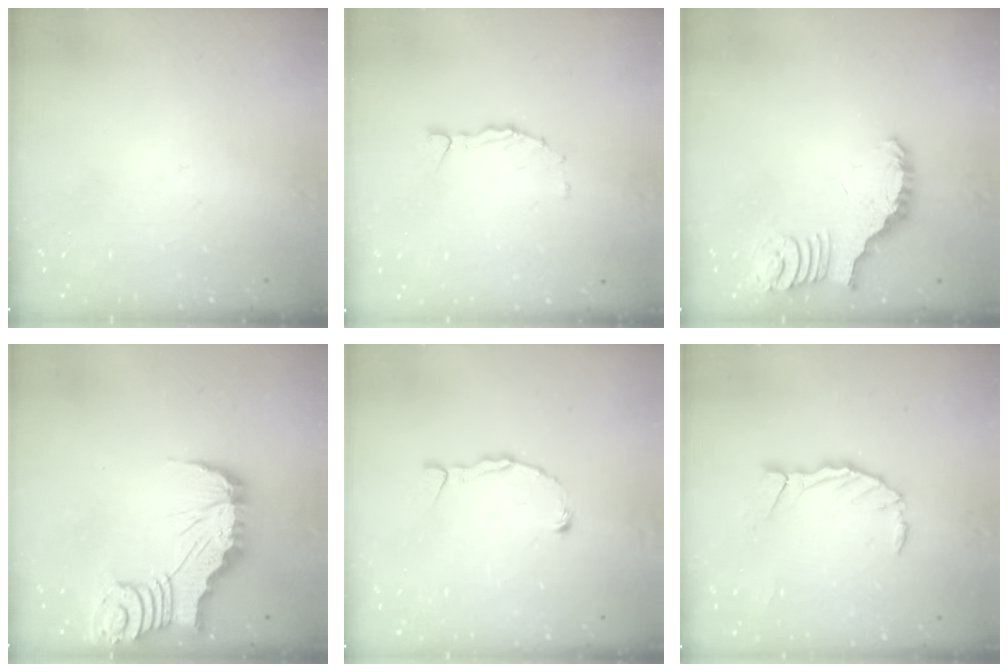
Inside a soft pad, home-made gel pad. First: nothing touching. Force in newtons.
{"total": 2.2, "press": 2.2, "slide": 0.3}
{"total": 2.6, "press": 2.6, "slide": 0.5}
{"total": 7.1, "press": 7.0, "slide": 0.9}
{"total": 2.5, "press": 2.5, "slide": 0.2}
{"total": 8.4, "press": 8.3, "slide": 1.0}